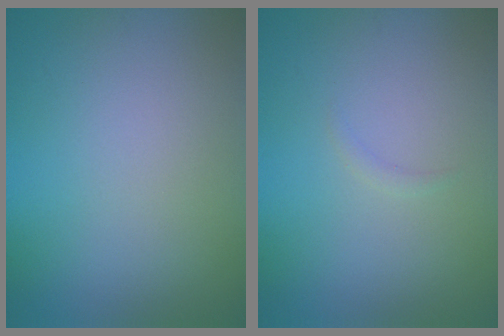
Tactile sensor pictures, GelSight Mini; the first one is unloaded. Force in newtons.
{"total": 0.5, "press": 0.5, "slide": 0.1}